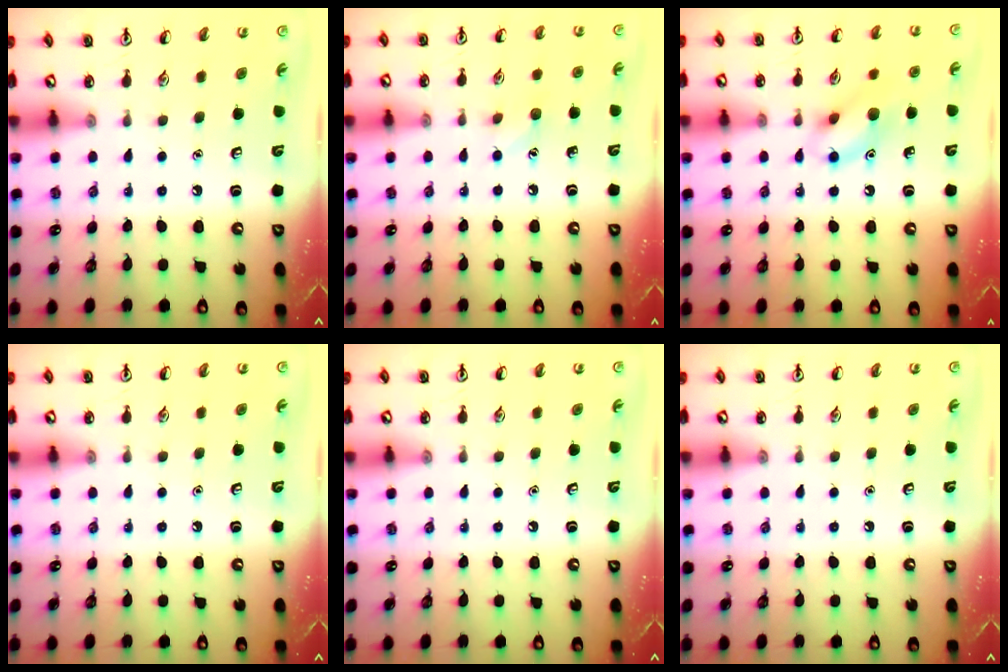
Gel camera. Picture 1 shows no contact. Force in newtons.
{"total": 5.3, "press": 5.1, "slide": 1.6}
{"total": 11.0, "press": 11.0, "slide": 0.9}
{"total": 0.0}
{"total": 0.0}
{"total": 0.0}